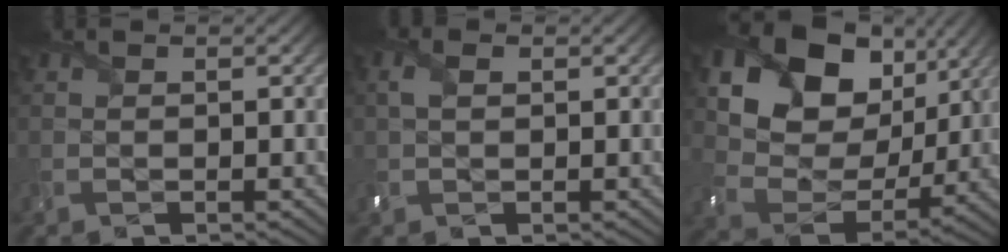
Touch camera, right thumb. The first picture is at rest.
{"total": 2.2, "force": [0.5, 1.3, 1.7], "torque": [-0.050, 0.004, 0.008]}
{"total": 16.8, "force": [8.3, 11.8, 8.7], "torque": [-0.200, 0.026, 0.145]}